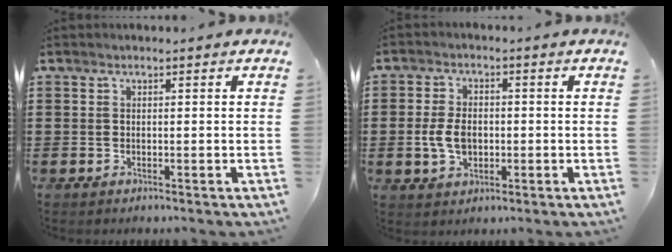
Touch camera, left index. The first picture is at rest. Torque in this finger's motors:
{"motor_torque": [0.87, 0.04, 0.39, 0.09]}